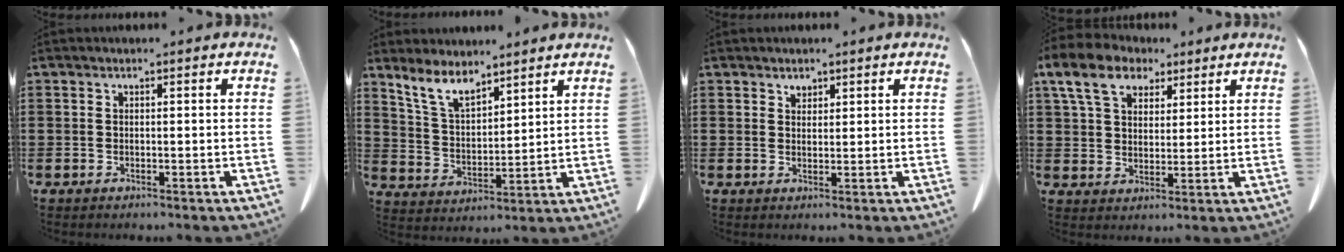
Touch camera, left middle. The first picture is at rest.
{"total": 7.1, "force": [5.9, 2.2, 3.3], "torque": [-0.084, -0.018, 0.111]}
{"total": 1.4, "force": [1.2, 0.6, 0.3], "torque": [0.000, -0.006, 0.024]}
{"total": 8.8, "force": [5.6, 5.3, 4.4], "torque": [-0.103, 0.003, 0.103]}